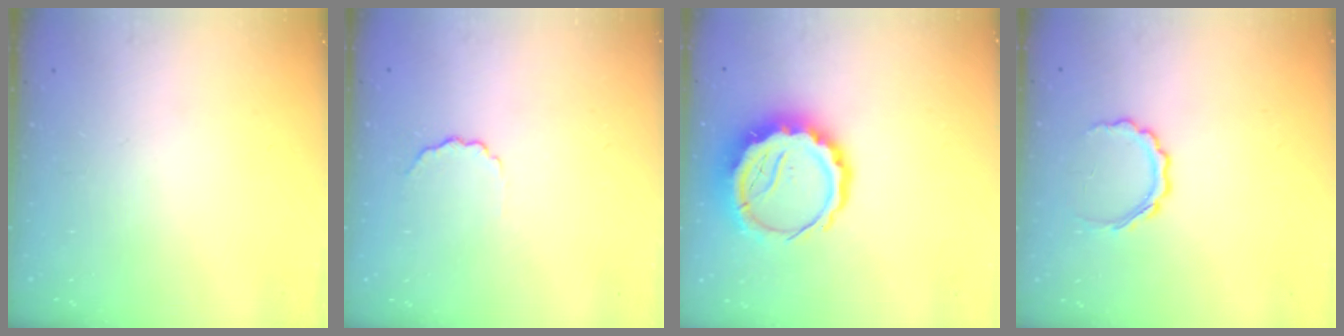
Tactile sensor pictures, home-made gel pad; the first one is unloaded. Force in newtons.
{"total": 4.0, "press": 3.9, "slide": 0.9}
{"total": 11.3, "press": 10.9, "slide": 2.9}
{"total": 6.4, "press": 6.2, "slide": 1.5}